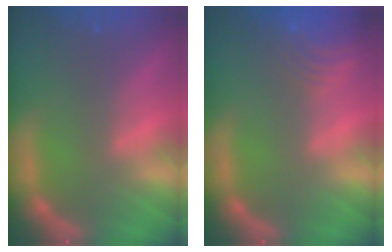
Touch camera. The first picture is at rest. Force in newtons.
{"total": 7.5}